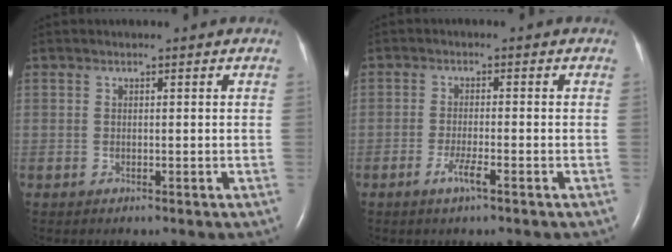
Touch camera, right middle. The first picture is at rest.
{"total": 2.8, "force": [-1.6, 0.1, 2.3], "torque": [-0.049, -0.004, -0.033]}